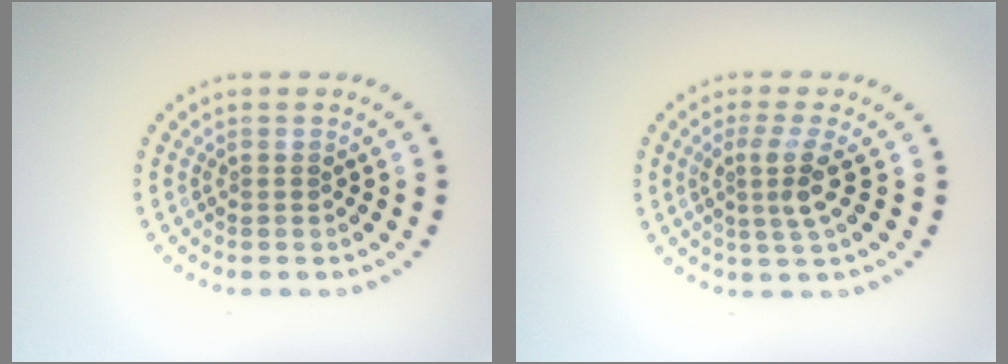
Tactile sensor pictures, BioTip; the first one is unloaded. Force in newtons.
{"total": 2.8, "press": 2.1, "slide": 1.9}